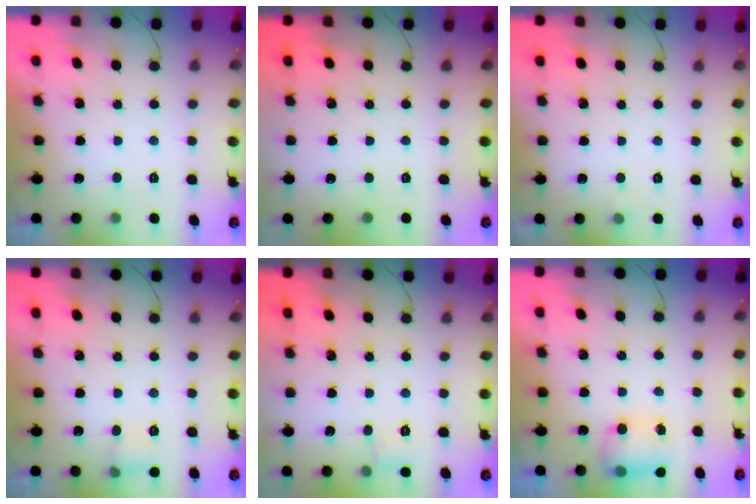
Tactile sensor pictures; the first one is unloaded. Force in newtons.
{"total": 0.0}
{"total": 2.8, "press": 2.5, "slide": 1.1}
{"total": 6.2, "press": 5.7, "slide": 2.3}
{"total": 5.6, "press": 5.4, "slide": 1.5}
{"total": 6.6, "press": 6.5, "slide": 0.9}